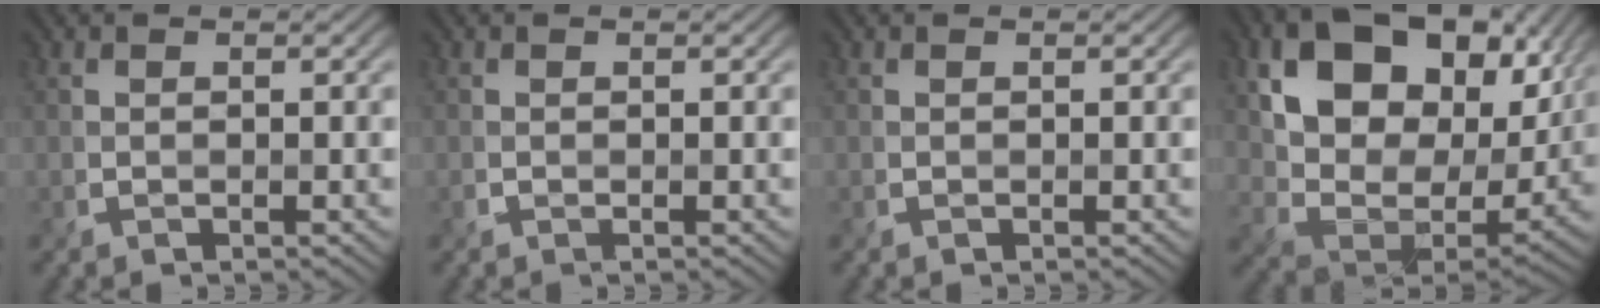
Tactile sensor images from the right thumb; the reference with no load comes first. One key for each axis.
{"total": 0.0}
{"total": 0.0}
{"total": 17.0, "fx": 7.6, "fy": 11.2, "fz": 10.3, "tx": -0.198, "ty": -0.003, "tz": 0.153}